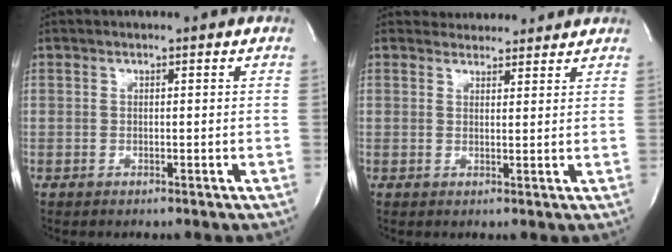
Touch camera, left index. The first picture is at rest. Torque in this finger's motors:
{"motor_torque": [0.41, -0.48, 0.03, -0.01]}